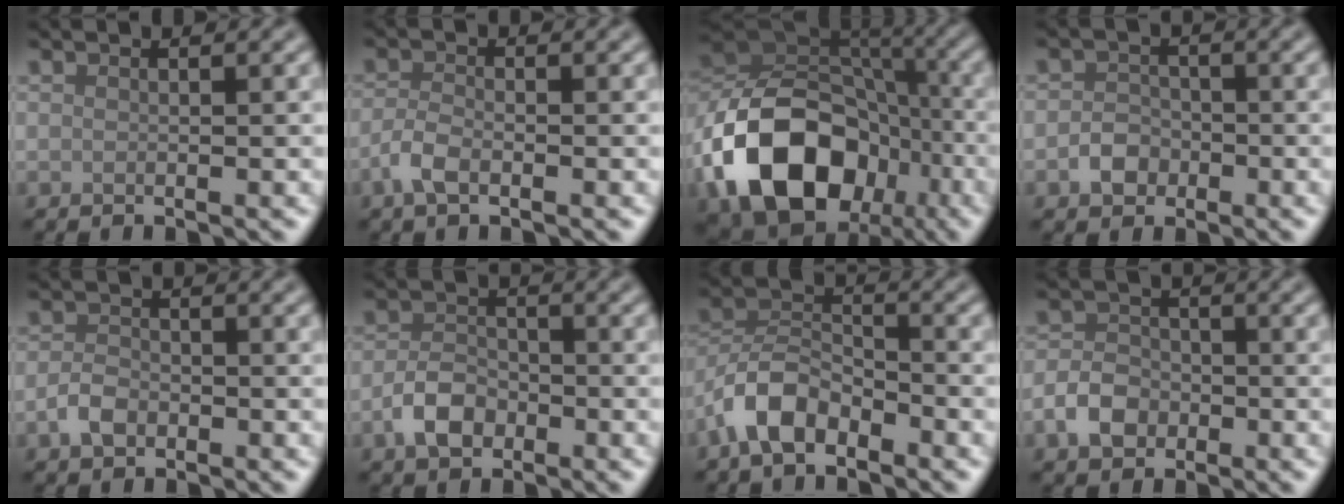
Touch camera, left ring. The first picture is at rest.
{"total": 2.2, "force": [-1.2, 1.0, 1.6], "torque": [-0.036, 0.000, -0.030]}
{"total": 15.4, "force": [-6.1, 11.0, 8.9], "torque": [-0.171, -0.011, -0.113]}
{"total": 2.2, "force": [-1.0, 1.8, 0.9], "torque": [-0.010, 0.002, -0.023]}
{"total": 2.1, "force": [-1.0, 1.5, 1.2], "torque": [-0.024, 0.001, -0.025]}
{"total": 3.3, "force": [-1.7, 2.1, 2.0], "torque": [-0.036, 0.005, -0.039]}
{"total": 5.2, "force": [-3.3, 2.6, 3.0], "torque": [-0.054, 0.009, -0.074]}
{"total": 3.1, "force": [-1.4, 2.3, 1.6], "torque": [-0.027, 0.003, -0.032]}